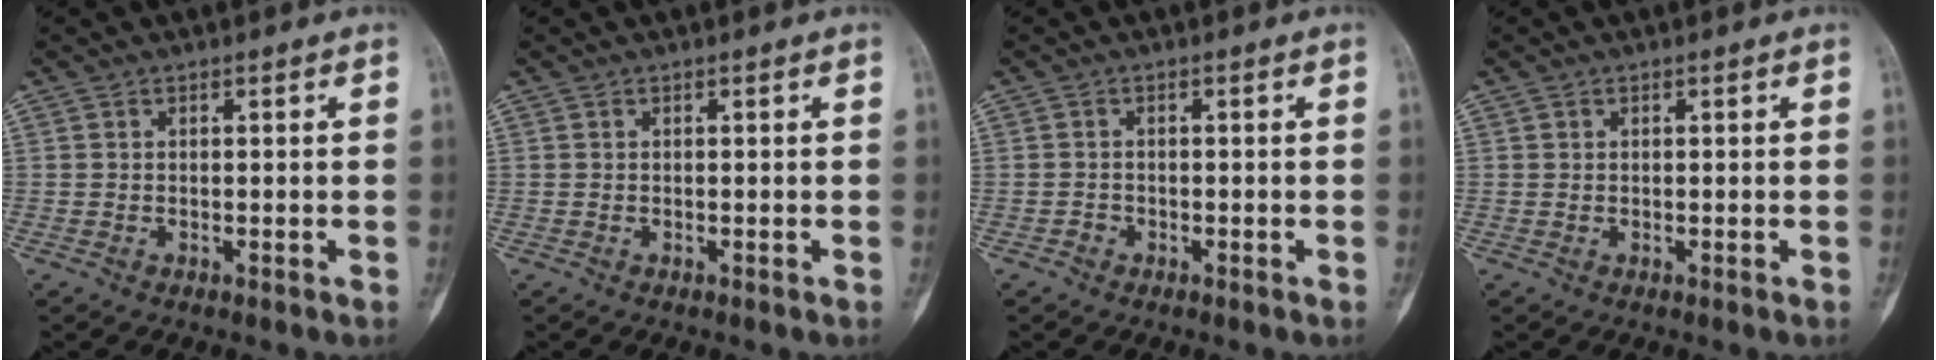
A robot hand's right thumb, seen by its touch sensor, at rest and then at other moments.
{"total": 0.0}
{"total": 1.1, "force": [-0.6, 0.9, 0.1], "torque": [0.002, 0.005, -0.016]}
{"total": 0.0}